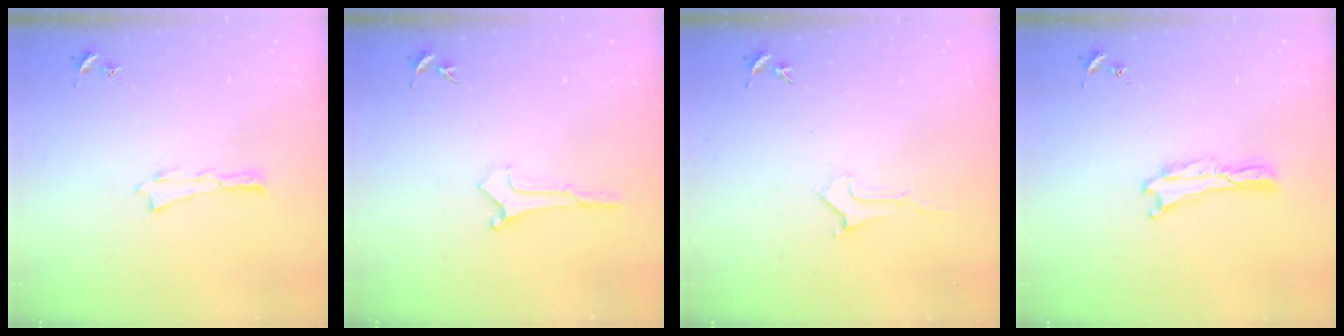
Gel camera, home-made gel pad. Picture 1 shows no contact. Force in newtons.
{"total": 0.0}
{"total": 1.9, "press": 1.9, "slide": 0.2}
{"total": 0.0}